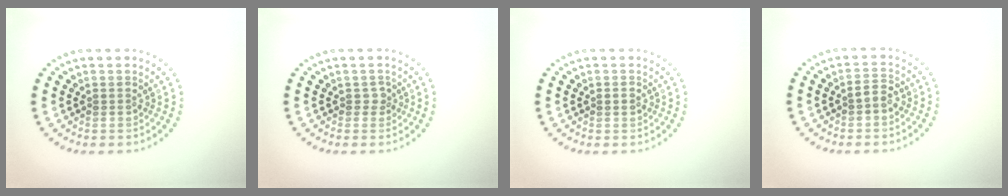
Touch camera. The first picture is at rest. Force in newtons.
{"total": 0.9, "press": 0.7, "slide": 0.5}
{"total": 0.9, "press": 0.9, "slide": 0.1}
{"total": 1.5, "press": 1.4, "slide": 0.3}